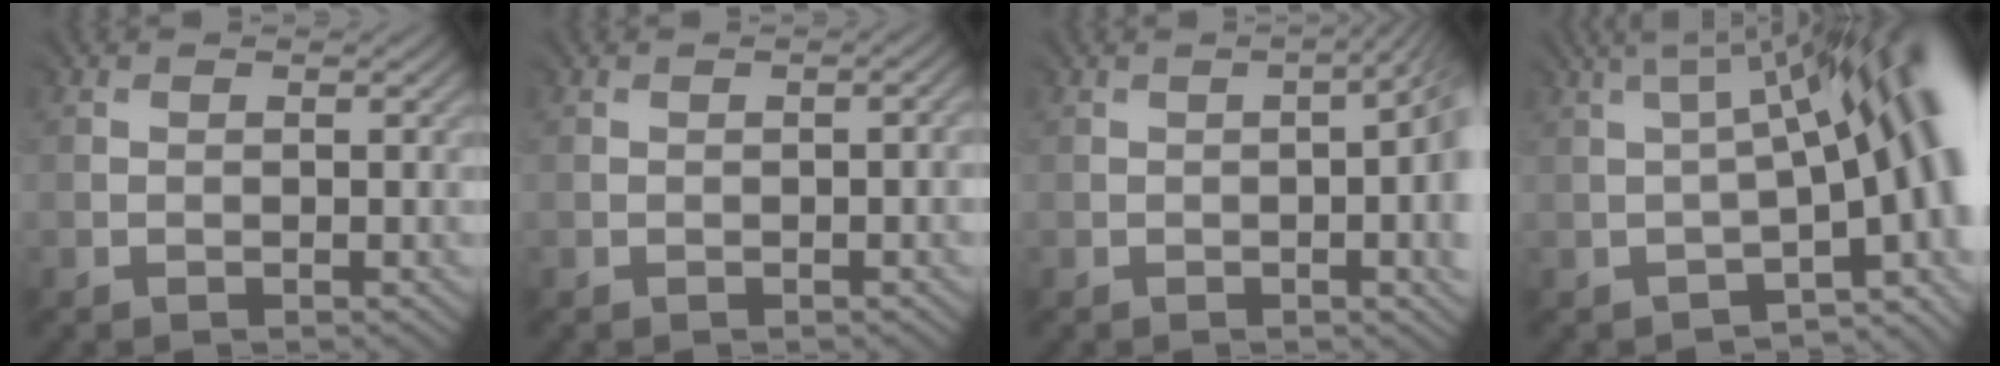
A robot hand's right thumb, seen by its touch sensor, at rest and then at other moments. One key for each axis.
{"total": 1.5, "fx": -0.5, "fy": 0.3, "fz": 1.3, "tx": -0.019, "ty": -0.001, "tz": -0.005}
{"total": 8.7, "fx": -1.1, "fy": 3.3, "fz": 8.0, "tx": -0.093, "ty": -0.006, "tz": -0.008}
{"total": 13.5, "fx": -0.5, "fy": 5.2, "fz": 12.5, "tx": -0.139, "ty": 0.005, "tz": 0.013}